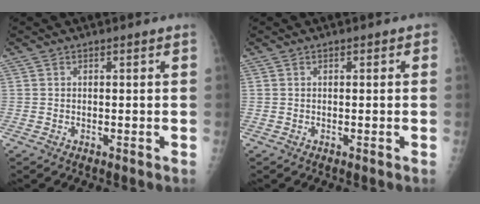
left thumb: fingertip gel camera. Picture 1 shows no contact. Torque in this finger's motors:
{"motor_torque": [0.12, 0.44, -0.10, -0.30, 0.03]}